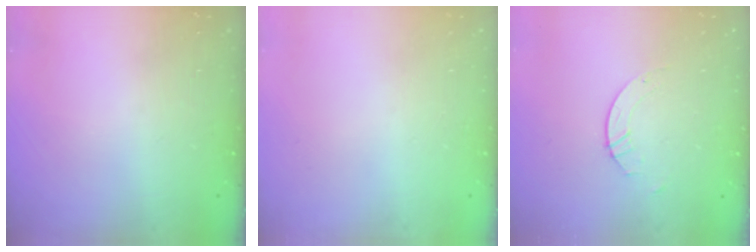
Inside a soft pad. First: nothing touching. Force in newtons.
{"total": 0.0}
{"total": 2.1, "press": 2.1, "slide": 0.1}